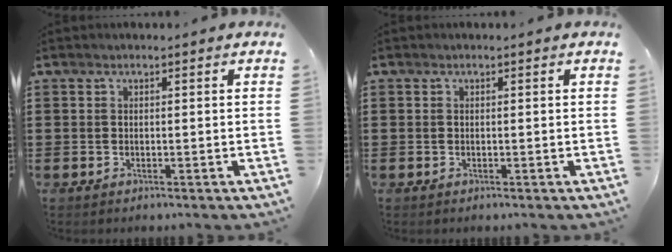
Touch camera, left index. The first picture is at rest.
{"total": 0.0}